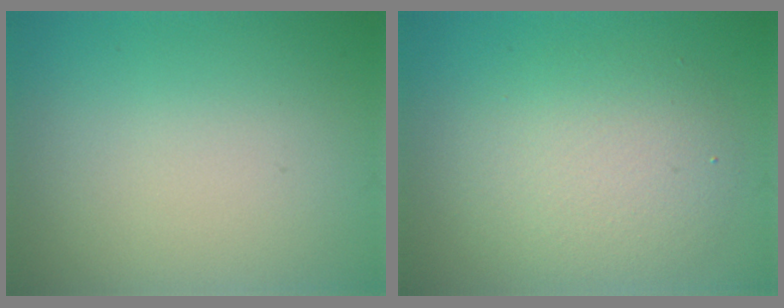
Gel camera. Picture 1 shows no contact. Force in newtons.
{"total": 4.9, "press": 4.8, "slide": 0.4}